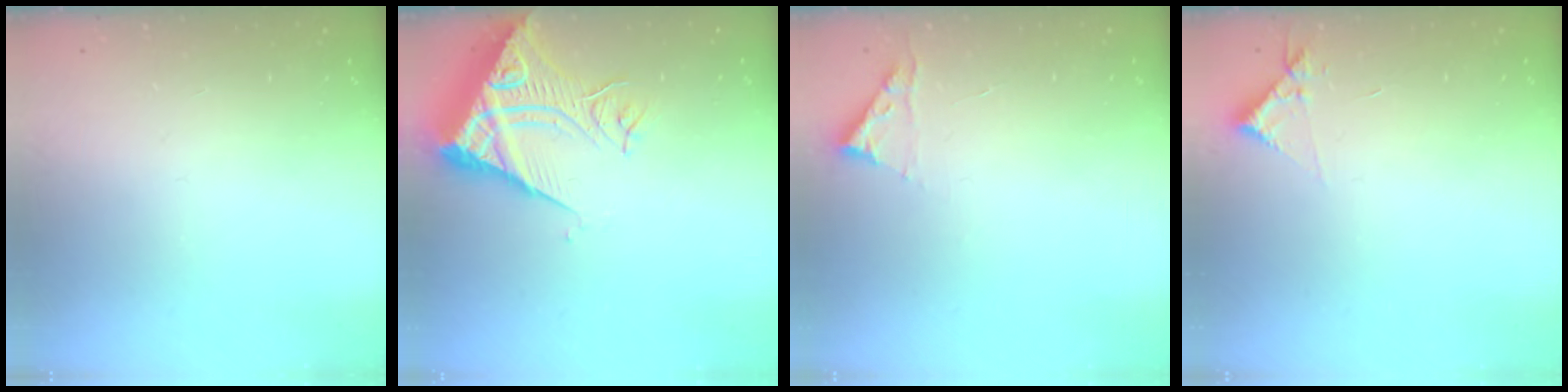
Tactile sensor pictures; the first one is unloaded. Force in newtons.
{"total": 11.1, "press": 11.0, "slide": 1.3}
{"total": 2.8, "press": 2.8, "slide": 0.3}
{"total": 3.9, "press": 3.9, "slide": 0.5}